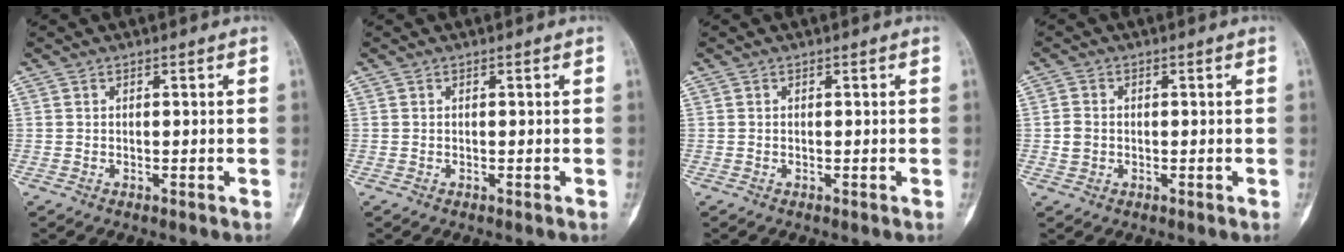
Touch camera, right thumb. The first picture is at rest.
{"total": 0.0}
{"total": 0.0}
{"total": 2.7, "force": [-0.2, 2.4, 1.4], "torque": [-0.023, 0.006, -0.004]}